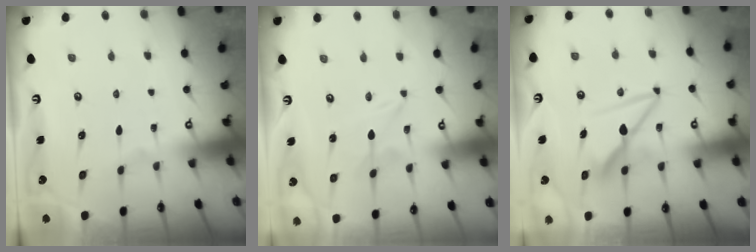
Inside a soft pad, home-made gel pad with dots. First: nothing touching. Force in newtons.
{"total": 0.0}
{"total": 8.2, "press": 8.2, "slide": 0.3}